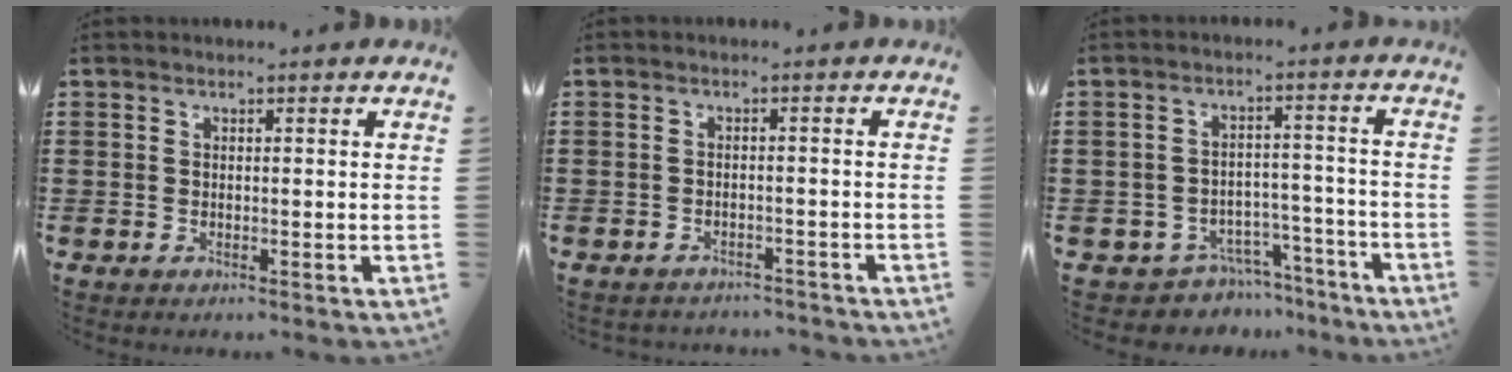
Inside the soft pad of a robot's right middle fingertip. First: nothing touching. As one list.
[{"total": 1.8, "force": [-1.8, 0.2, -0.1], "torque": [-0.005, -0.002, -0.040]}, {"total": 4.6, "force": [-4.3, 1.4, 0.5], "torque": [-0.016, 0.013, -0.089]}]